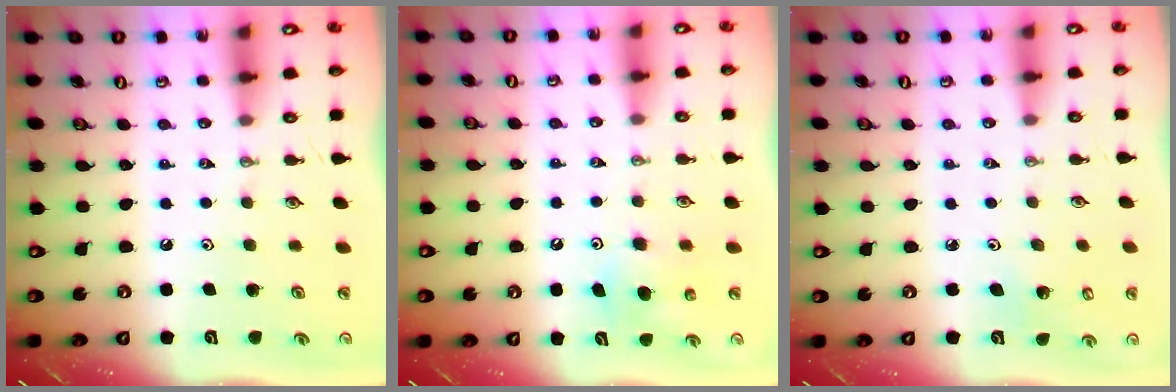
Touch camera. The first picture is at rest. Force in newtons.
{"total": 6.3, "press": 6.2, "slide": 0.6}
{"total": 2.9, "press": 2.8, "slide": 1.0}